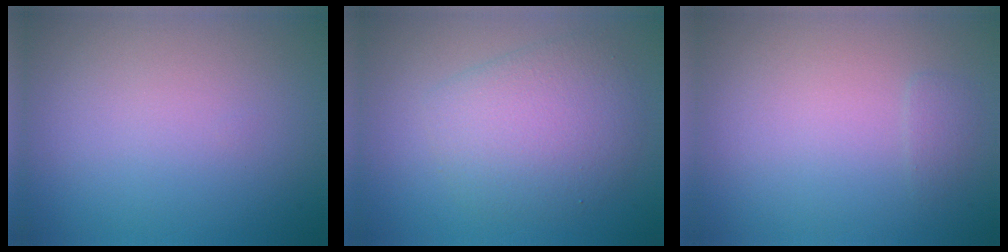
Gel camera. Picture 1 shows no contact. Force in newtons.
{"total": 4.7, "press": 4.7, "slide": 0.1}
{"total": 0.7, "press": 0.7, "slide": 0.2}